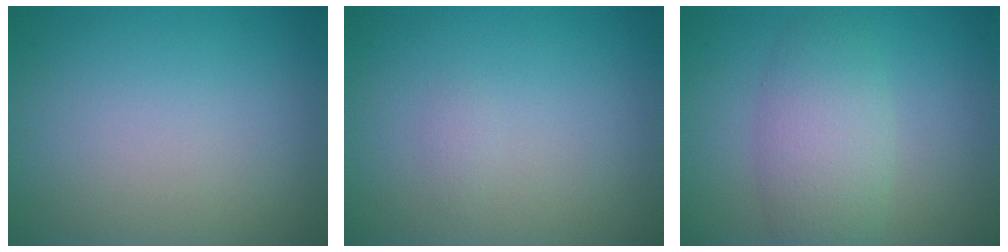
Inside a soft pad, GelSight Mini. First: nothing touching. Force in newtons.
{"total": 0.5, "press": 0.5, "slide": 0.1}
{"total": 4.2, "press": 4.2, "slide": 0.0}